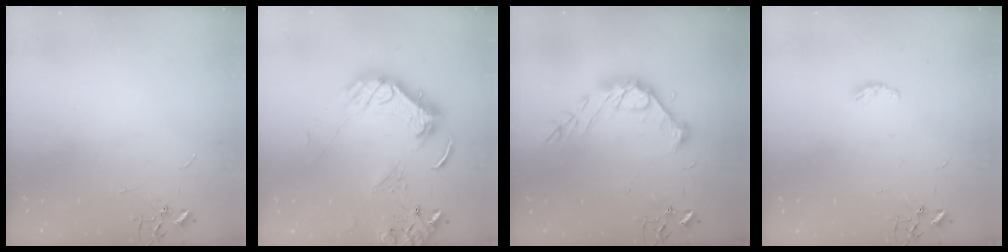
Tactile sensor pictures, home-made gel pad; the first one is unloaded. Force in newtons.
{"total": 18.6, "press": 18.4, "slide": 2.6}
{"total": 15.3, "press": 15.3, "slide": 0.9}
{"total": 4.1, "press": 4.1, "slide": 0.6}